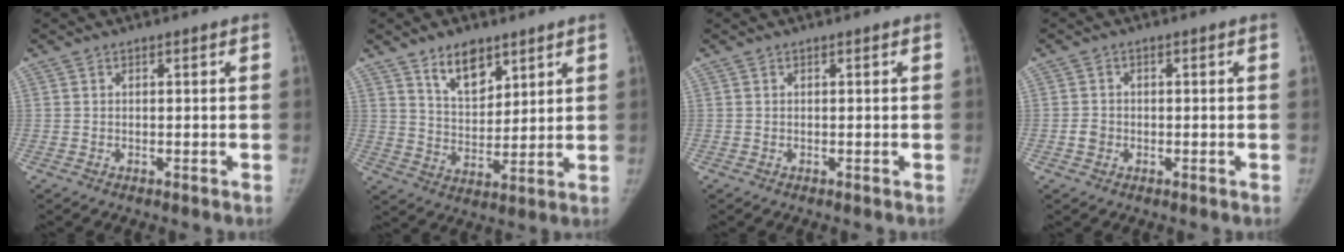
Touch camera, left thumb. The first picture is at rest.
{"total": 9.3, "force": [6.1, 4.9, 5.1], "torque": [-0.058, -0.046, 0.112]}
{"total": 0.0}
{"total": 2.1, "force": [-0.6, 1.9, 0.7], "torque": [-0.007, 0.007, -0.011]}